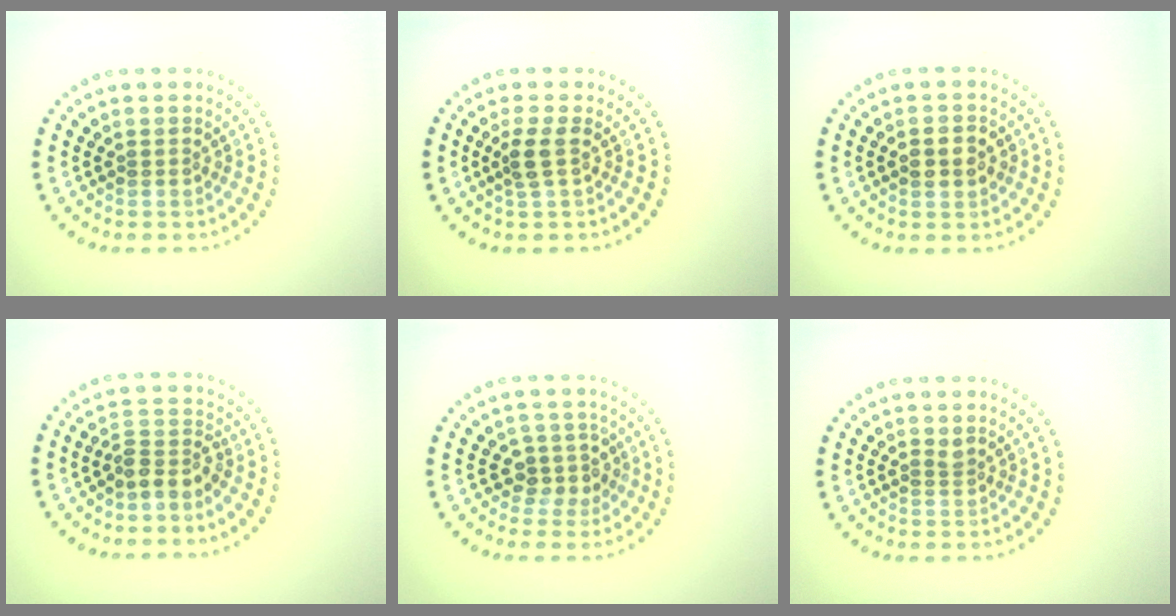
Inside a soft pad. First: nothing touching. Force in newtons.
{"total": 1.7, "press": 1.5, "slide": 0.8}
{"total": 2.8, "press": 2.8, "slide": 0.2}
{"total": 2.6, "press": 1.9, "slide": 1.7}
{"total": 2.3, "press": 1.9, "slide": 1.3}
{"total": 0.8, "press": 0.5, "slide": 0.6}